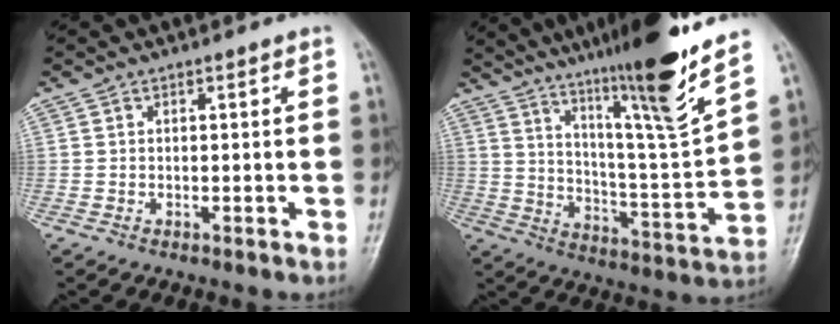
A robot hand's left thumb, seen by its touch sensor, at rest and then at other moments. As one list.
[{"total": 19.4, "force": [14.0, -0.2, 13.4], "torque": [-0.192, -0.083, 0.228]}]